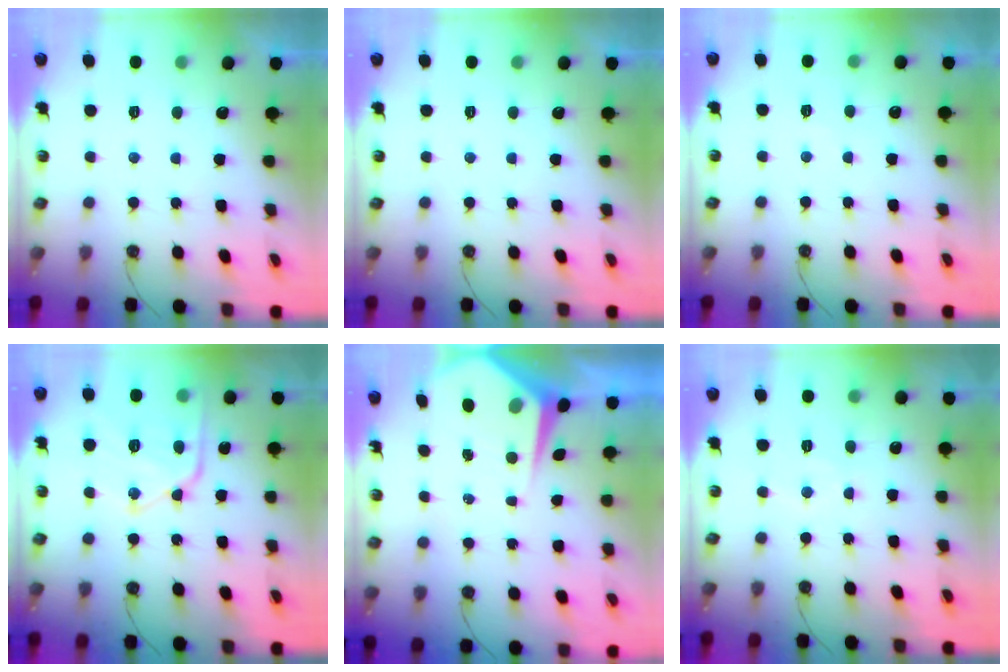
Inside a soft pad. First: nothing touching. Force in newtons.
{"total": 0.0}
{"total": 3.2, "press": 3.2, "slide": 0.5}
{"total": 18.9, "press": 18.8, "slide": 2.1}
{"total": 5.8, "press": 5.8, "slide": 0.5}
{"total": 6.2, "press": 6.2, "slide": 0.4}